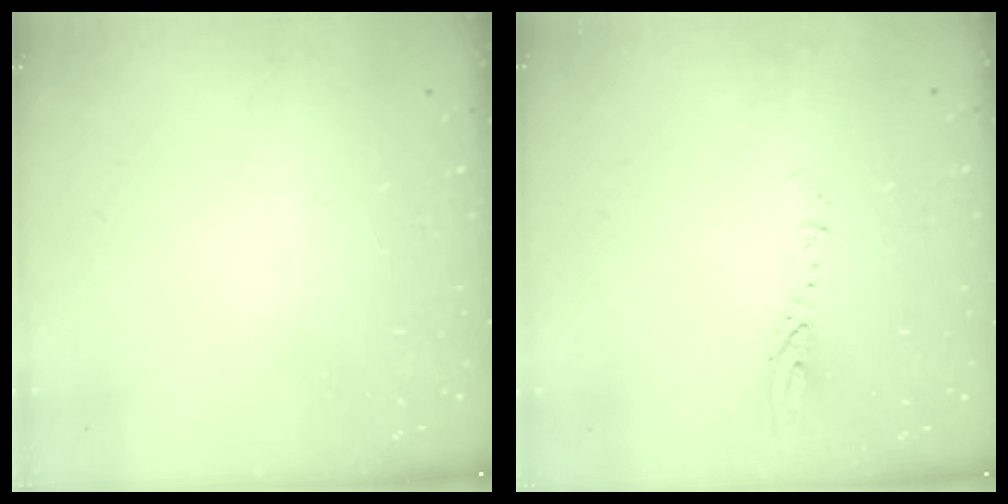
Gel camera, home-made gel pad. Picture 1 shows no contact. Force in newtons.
{"total": 3.9, "press": 3.9, "slide": 0.3}